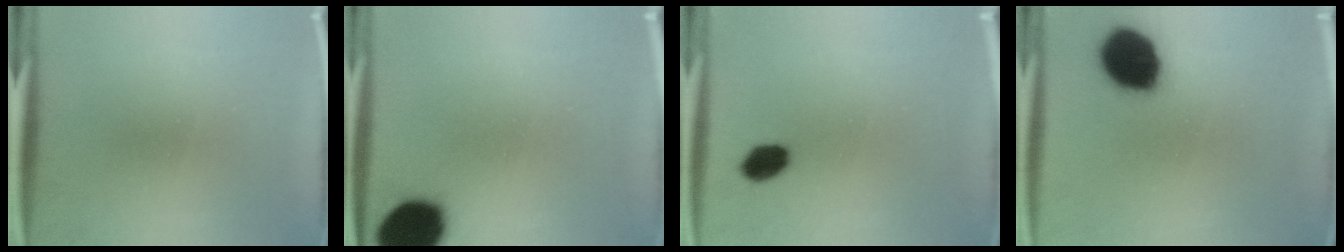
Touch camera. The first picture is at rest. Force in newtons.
{"total": 16.4}
{"total": 4.4}
{"total": 15.5}